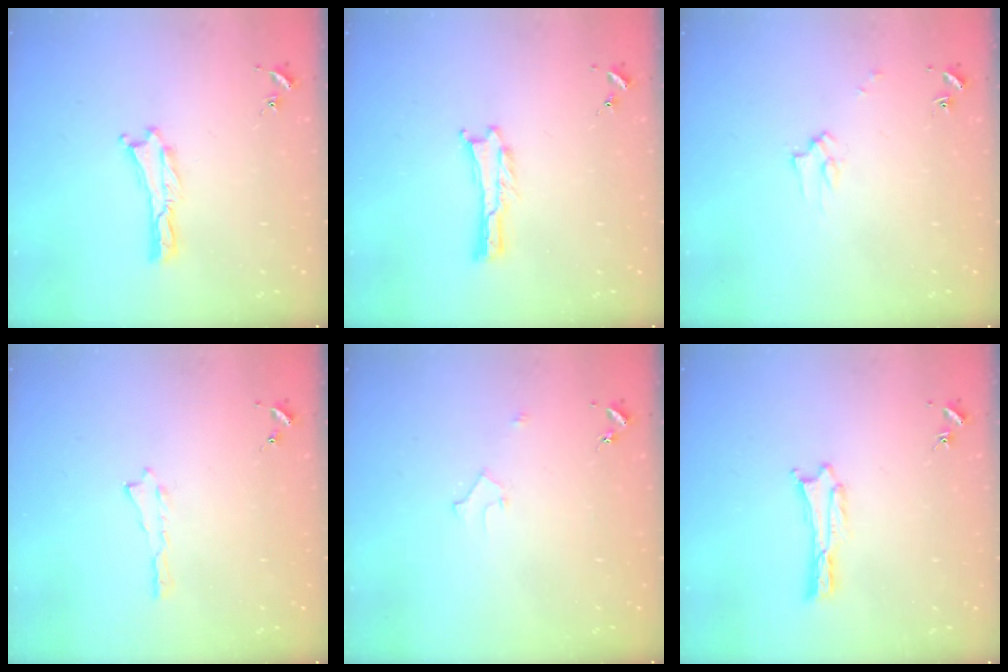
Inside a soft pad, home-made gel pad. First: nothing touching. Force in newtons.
{"total": 0.0}
{"total": 2.2, "press": 2.2, "slide": 0.2}
{"total": 0.0}
{"total": 2.2, "press": 2.2, "slide": 0.2}
{"total": 0.0}